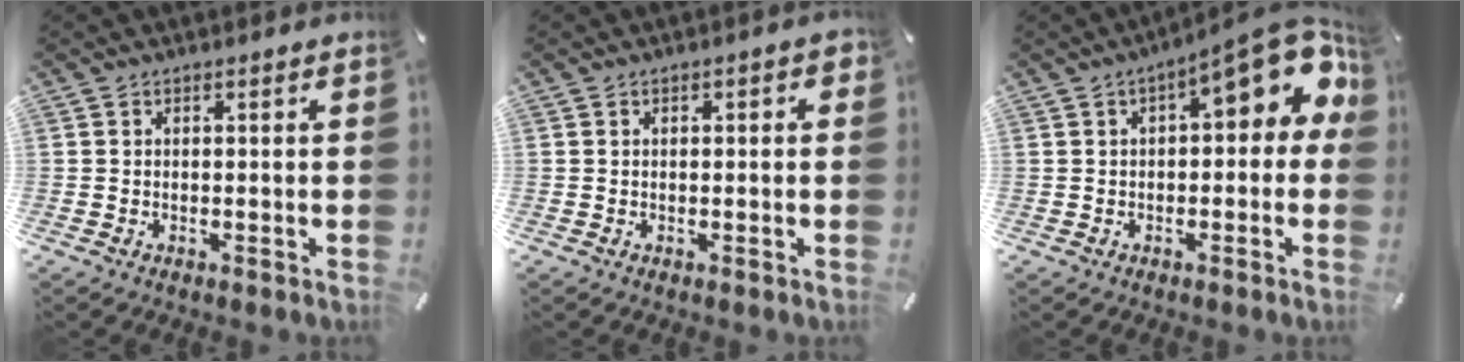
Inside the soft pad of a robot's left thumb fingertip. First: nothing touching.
{"total": 1.7, "force": [-0.1, 0.8, 1.5], "torque": [-0.020, 0.001, -0.004]}
{"total": 13.3, "force": [4.7, 5.2, 11.3], "torque": [-0.145, -0.036, 0.076]}